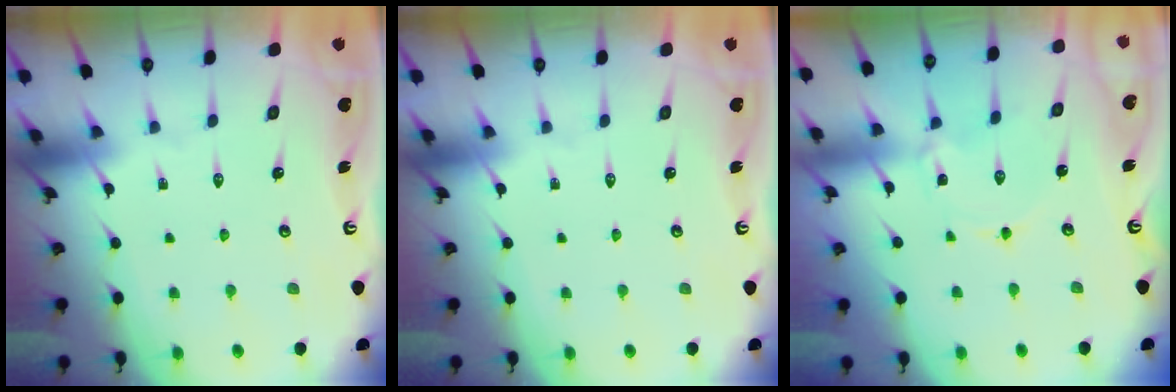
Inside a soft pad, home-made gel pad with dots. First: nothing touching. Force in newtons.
{"total": 0.0}
{"total": 2.2, "press": 2.2, "slide": 0.3}